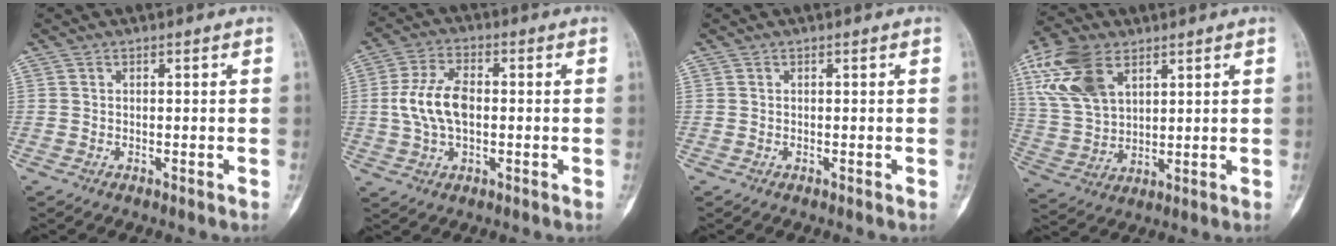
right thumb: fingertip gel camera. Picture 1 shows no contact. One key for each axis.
{"total": 9.7, "fx": 0.0, "fy": 5.5, "fz": 8.0, "tx": -0.158, "ty": 0.013, "tz": -0.001}
{"total": 0.0}
{"total": 13.6, "fx": 6.6, "fy": 7.9, "fz": 8.8, "tx": -0.173, "ty": -0.012, "tz": 0.137}